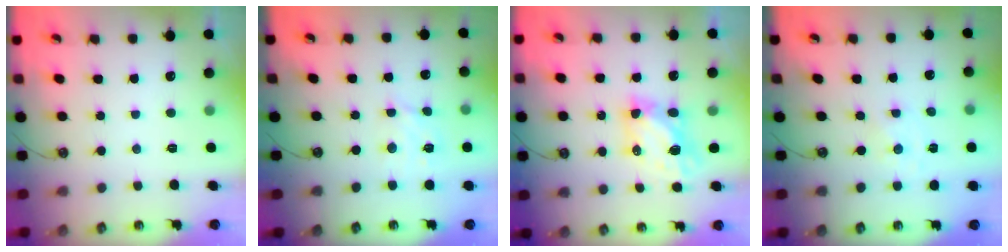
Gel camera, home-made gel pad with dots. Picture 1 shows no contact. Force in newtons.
{"total": 6.4, "press": 6.3, "slide": 1.0}
{"total": 6.1, "press": 6.1, "slide": 0.3}
{"total": 0.0}